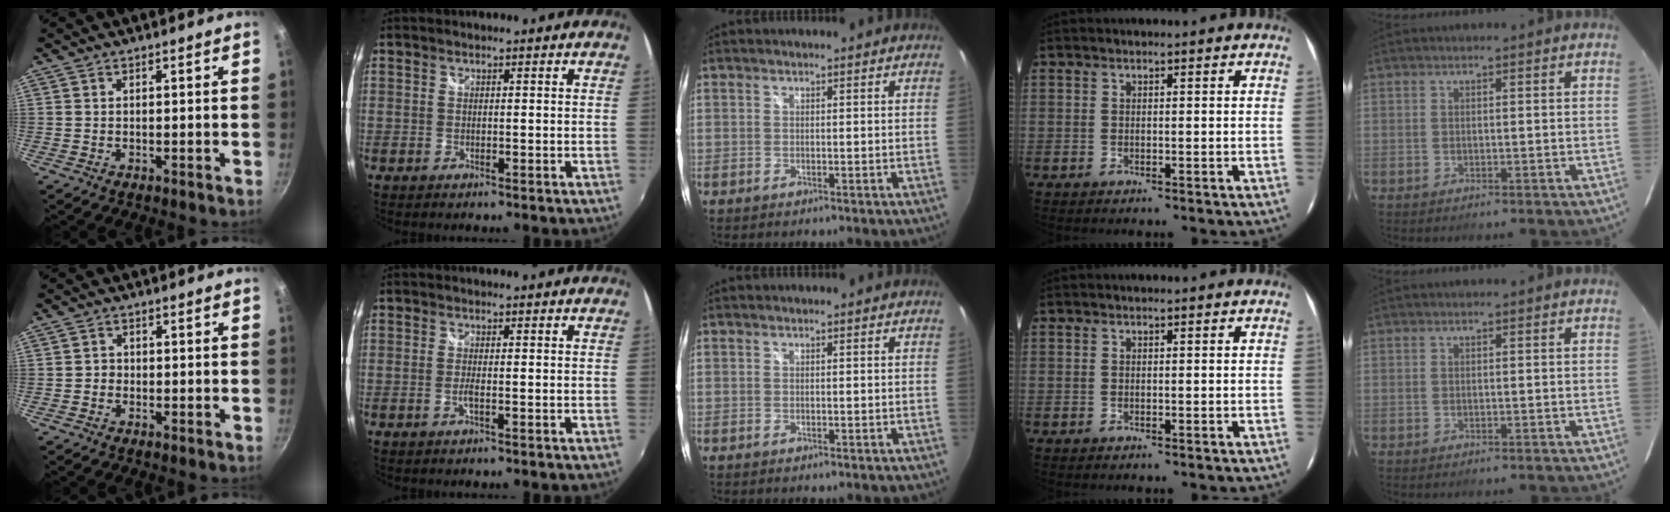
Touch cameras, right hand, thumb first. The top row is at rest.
{"thumb": {"total": 1.3, "force": [-0.5, 1.2, 0.3], "torque": [0.000, 0.002, -0.010]}, "index": {"total": 1.4, "force": [-0.5, -0.3, 1.2], "torque": [-0.025, -0.002, -0.011]}}